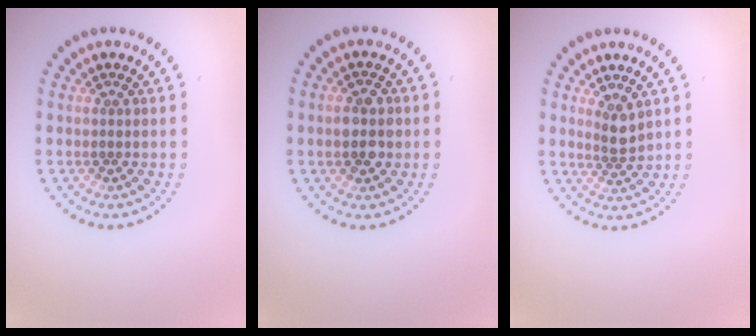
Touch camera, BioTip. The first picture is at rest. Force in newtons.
{"total": 2.8, "press": 2.8, "slide": 0.0}
{"total": 1.9, "press": 1.6, "slide": 1.1}